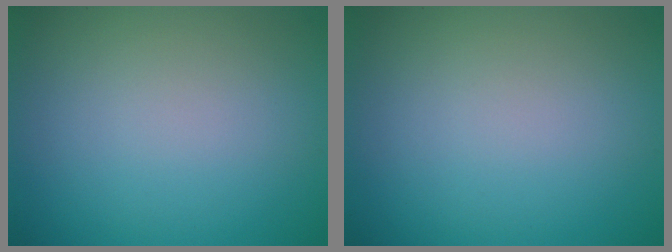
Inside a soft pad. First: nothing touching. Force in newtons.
{"total": 0.0}